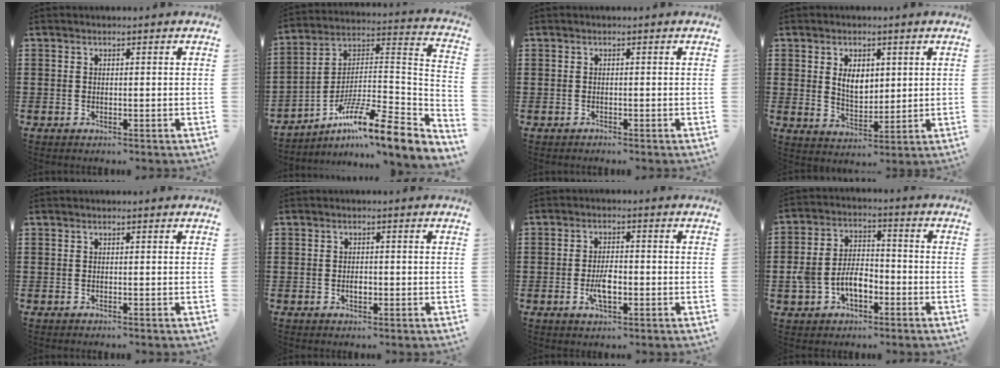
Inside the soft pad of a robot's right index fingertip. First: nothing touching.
{"total": 11.1, "force": [-7.8, 1.6, 7.7], "torque": [-0.137, -0.003, -0.155]}
{"total": 0.5, "force": [-0.4, 0.3, -0.1], "torque": [0.002, 0.005, -0.010]}
{"total": 5.0, "force": [1.5, 3.2, 3.5], "torque": [-0.063, 0.005, 0.021]}
{"total": 0.0}
{"total": 1.6, "force": [-0.4, 0.8, 1.3], "torque": [-0.025, 0.002, -0.008]}
{"total": 4.7, "force": [-1.2, 2.0, 4.1], "torque": [-0.092, -0.002, -0.026]}
{"total": 6.9, "force": [-2.6, 4.4, 4.6], "torque": [-0.113, 0.005, -0.056]}